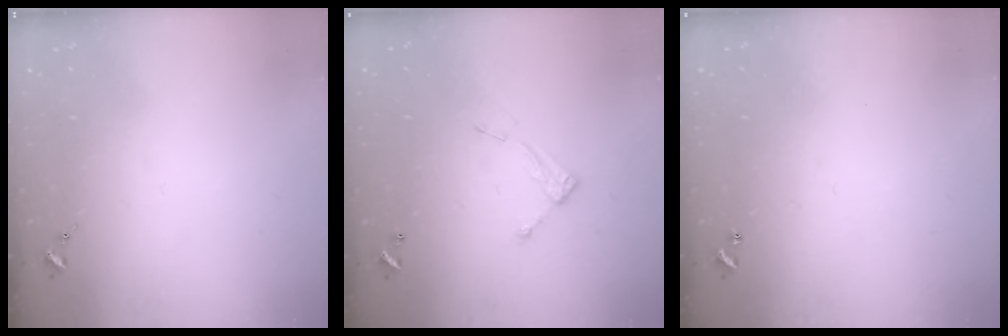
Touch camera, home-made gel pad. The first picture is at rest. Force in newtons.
{"total": 4.7, "press": 4.6, "slide": 0.4}
{"total": 1.0, "press": 1.0, "slide": 0.2}